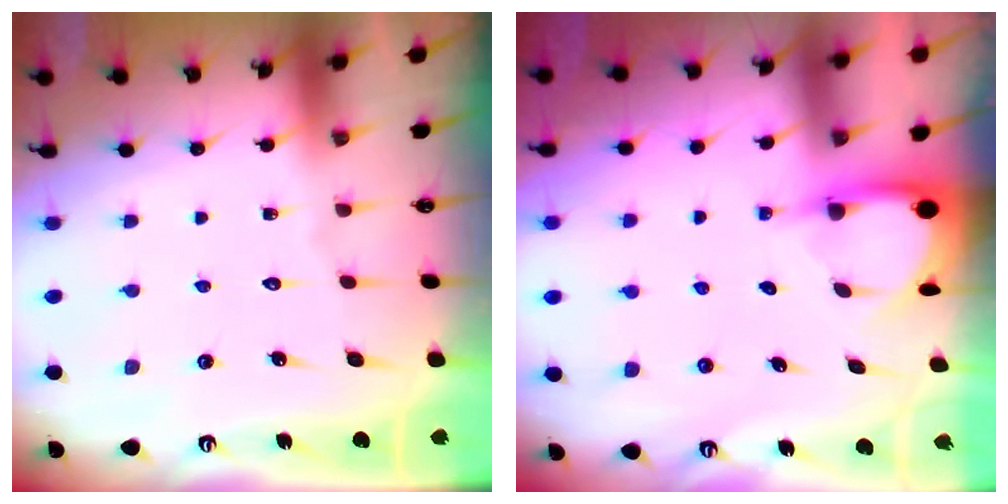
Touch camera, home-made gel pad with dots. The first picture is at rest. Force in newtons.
{"total": 3.5, "press": 3.5, "slide": 0.2}